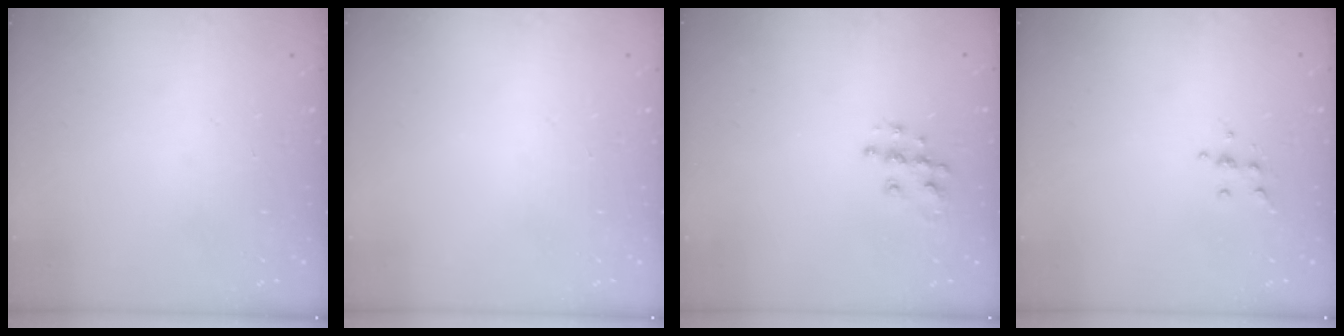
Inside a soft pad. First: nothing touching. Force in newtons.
{"total": 0.0}
{"total": 8.5, "press": 8.5, "slide": 0.4}
{"total": 4.3, "press": 4.2, "slide": 1.1}